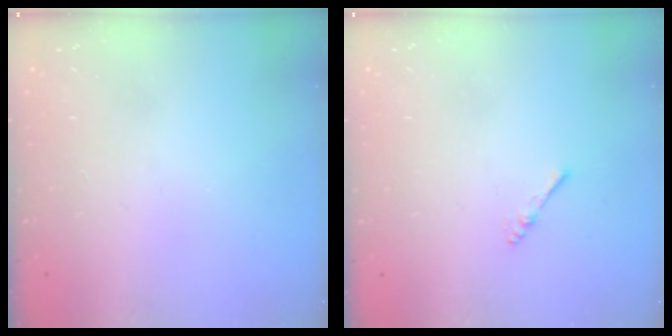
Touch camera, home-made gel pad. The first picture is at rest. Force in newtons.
{"total": 2.2, "press": 2.2, "slide": 0.4}